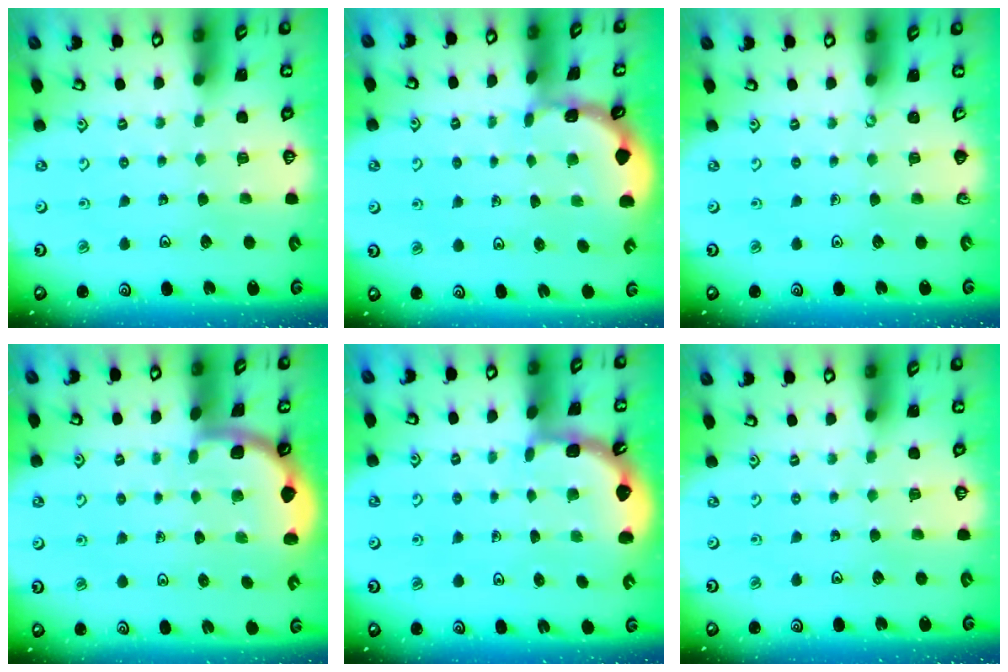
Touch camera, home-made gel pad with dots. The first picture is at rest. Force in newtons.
{"total": 1.2, "press": 1.1, "slide": 0.1}
{"total": 0.0}
{"total": 1.9, "press": 1.9, "slide": 0.0}
{"total": 1.9, "press": 1.9, "slide": 0.2}
{"total": 0.0}